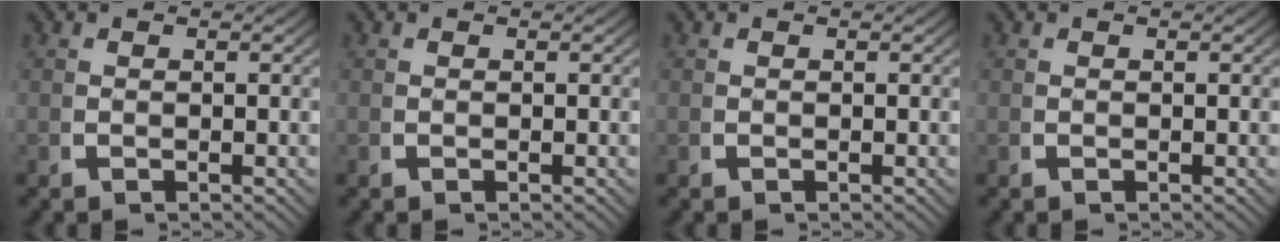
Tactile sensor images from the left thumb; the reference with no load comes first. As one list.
[{"total": 0.0}, {"total": 0.0}, {"total": 0.0}]